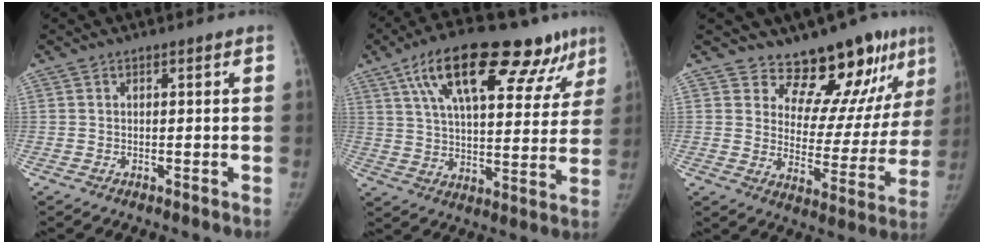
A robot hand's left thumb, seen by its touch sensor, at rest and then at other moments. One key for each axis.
{"total": 25.7, "fx": 14.3, "fy": 10.6, "fz": 18.5, "tx": -0.246, "ty": 0.000, "tz": 0.221}
{"total": 14.9, "fx": 11.6, "fy": 5.8, "fz": 7.3, "tx": -0.046, "ty": -0.097, "tz": 0.165}